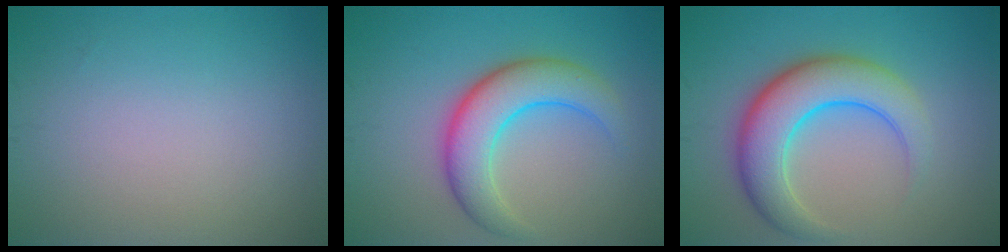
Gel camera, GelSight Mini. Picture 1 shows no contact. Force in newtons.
{"total": 6.0, "press": 6.0, "slide": 0.2}
{"total": 7.1, "press": 7.1, "slide": 0.2}